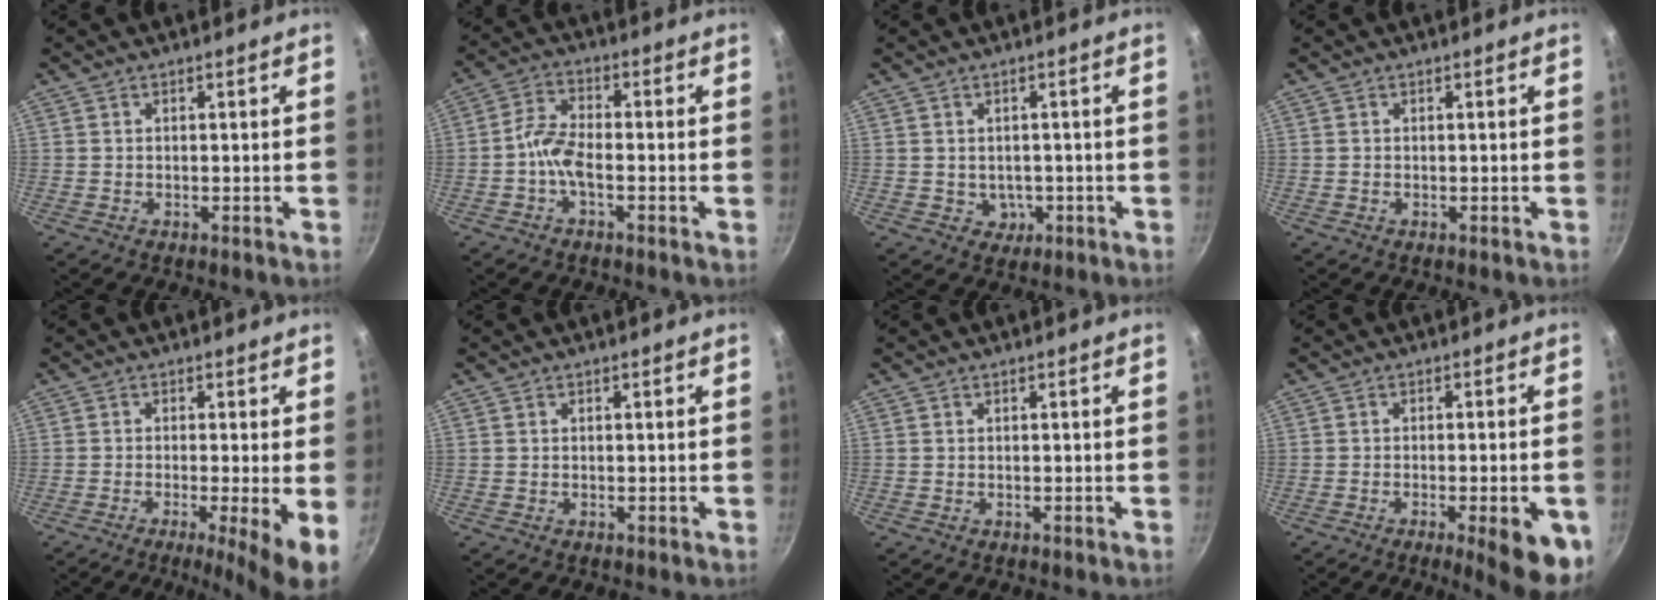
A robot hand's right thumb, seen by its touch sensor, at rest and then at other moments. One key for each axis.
{"total": 6.2, "fx": -1.8, "fy": 2.7, "fz": 5.3, "tx": -0.110, "ty": 0.016, "tz": -0.043}
{"total": 2.9, "fx": -0.6, "fy": 2.6, "fz": 1.2, "tx": -0.001, "ty": 0.003, "tz": -0.002}
{"total": 0.0}
{"total": 8.4, "fx": -2.7, "fy": 1.1, "fz": 7.9, "tx": -0.126, "ty": -0.019, "tz": -0.045}
{"total": 0.0}
{"total": 0.0}
{"total": 11.4, "fx": -4.9, "fy": 2.9, "fz": 10.0, "tx": -0.106, "ty": 0.002, "tz": -0.057}